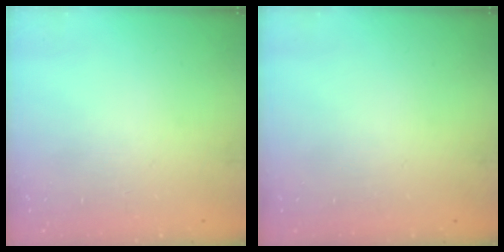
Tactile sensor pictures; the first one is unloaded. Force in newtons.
{"total": 0.0}